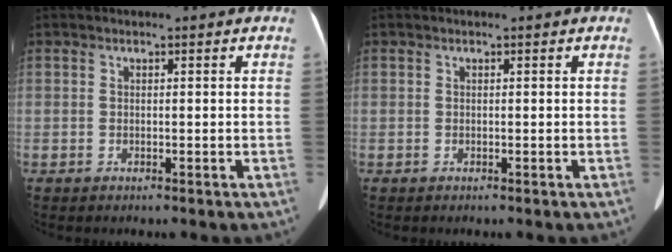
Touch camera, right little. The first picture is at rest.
{"total": 0.0}